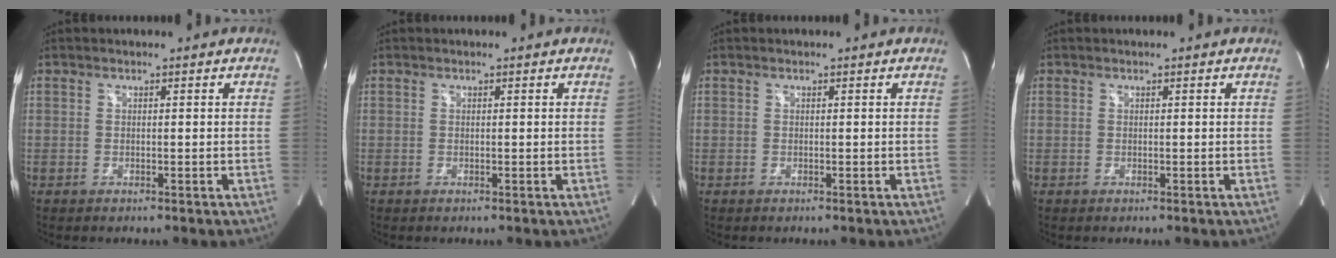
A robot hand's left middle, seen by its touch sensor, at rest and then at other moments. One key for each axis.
{"total": 0.0}
{"total": 0.0}
{"total": 0.0}